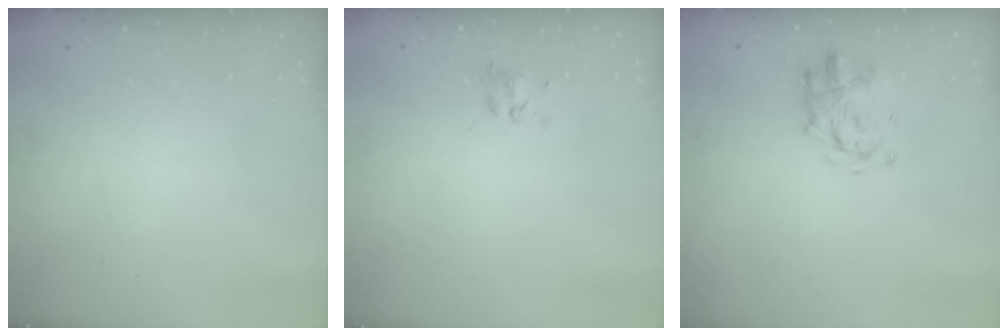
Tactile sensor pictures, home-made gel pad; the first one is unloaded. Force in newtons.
{"total": 3.3, "press": 3.2, "slide": 0.9}
{"total": 3.6, "press": 3.6, "slide": 0.3}